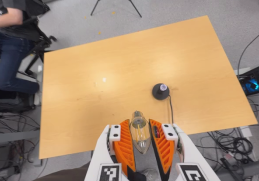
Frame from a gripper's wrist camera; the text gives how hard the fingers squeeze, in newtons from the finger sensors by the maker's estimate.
{"total": 12.8, "left": 14.0, "right": 11.5}